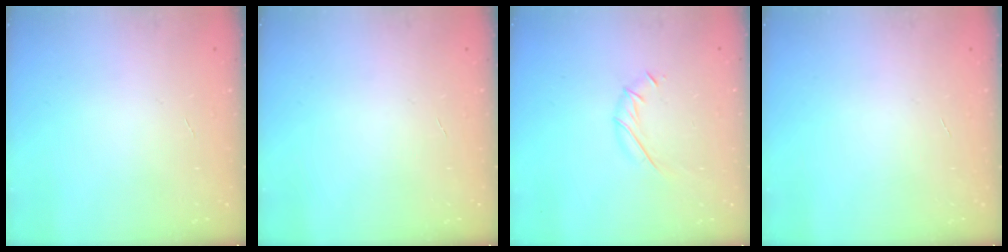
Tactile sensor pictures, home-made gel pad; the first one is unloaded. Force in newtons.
{"total": 0.0}
{"total": 6.0, "press": 6.0, "slide": 0.4}
{"total": 0.0}